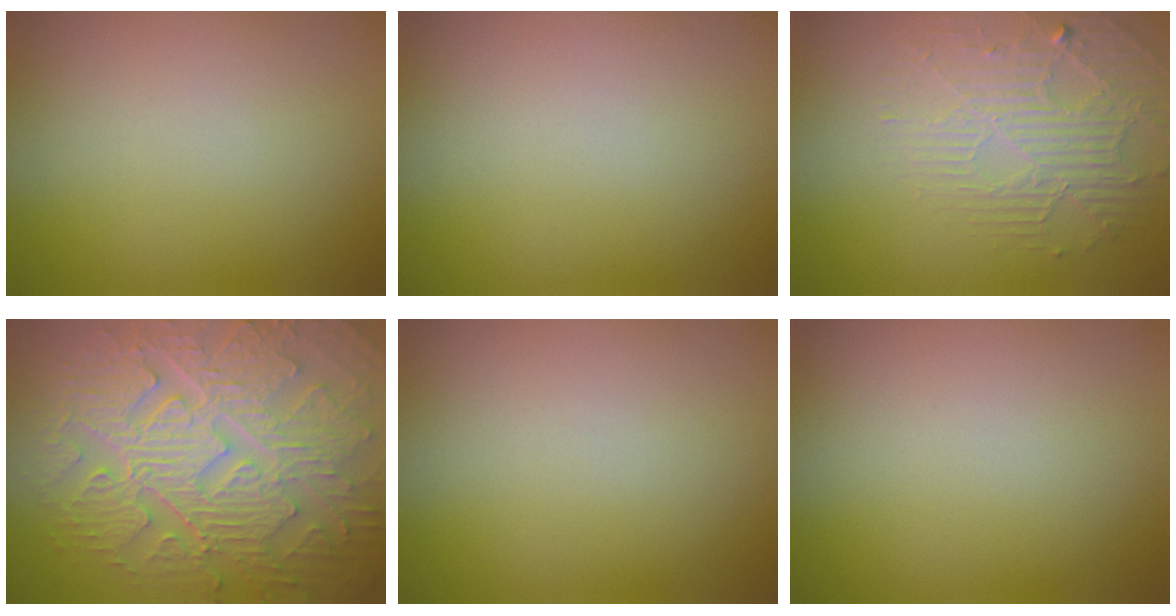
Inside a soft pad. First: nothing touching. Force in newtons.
{"total": 0.0}
{"total": 2.6, "press": 2.0, "slide": 1.7}
{"total": 10.7, "press": 7.1, "slide": 8.0}
{"total": 0.0}
{"total": 0.0}